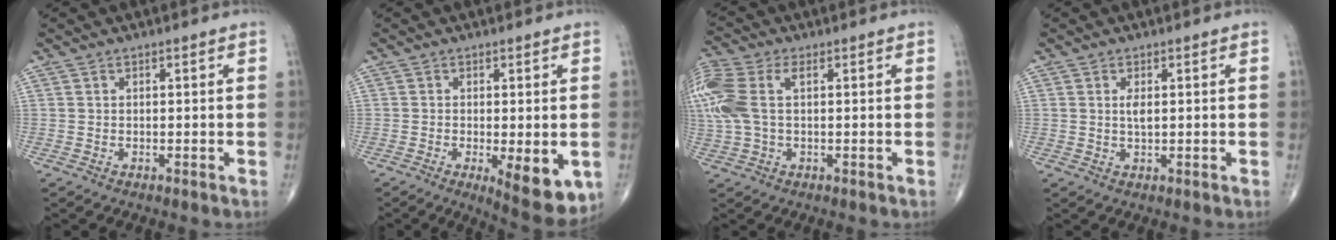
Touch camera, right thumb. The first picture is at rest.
{"total": 10.8, "force": [-3.1, 3.8, 9.7], "torque": [-0.126, -0.021, -0.035]}
{"total": 12.4, "force": [2.4, 7.0, 9.9], "torque": [-0.282, 0.025, 0.048]}
{"total": 1.7, "force": [0.4, 0.6, 1.6], "torque": [-0.029, -0.005, 0.008]}